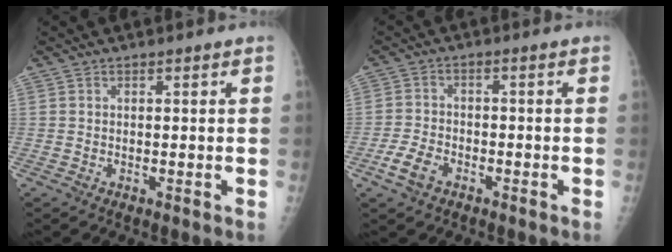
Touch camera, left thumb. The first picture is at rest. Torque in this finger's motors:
{"motor_torque": [-0.59, 0.76, -0.17, -0.11, 0.09]}